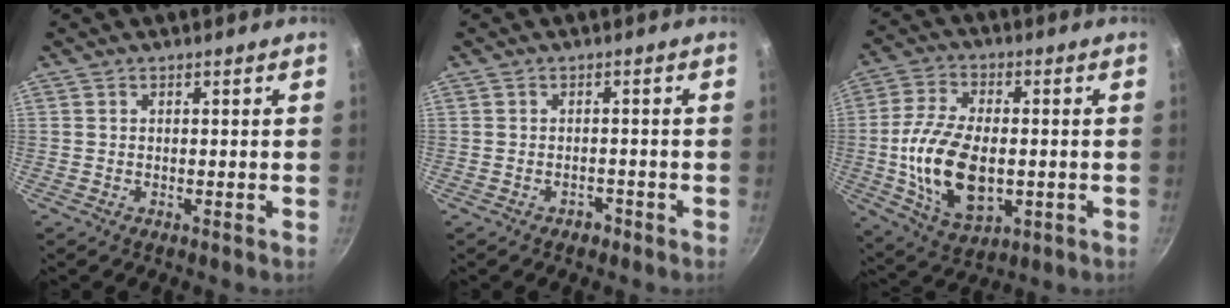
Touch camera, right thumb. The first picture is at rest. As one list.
[{"total": 1.8, "force": [-1.2, 1.2, 0.6], "torque": [0.006, 0.019, -0.010]}, {"total": 16.7, "force": [-1.8, 9.5, 13.6], "torque": [-0.246, 0.008, -0.025]}]